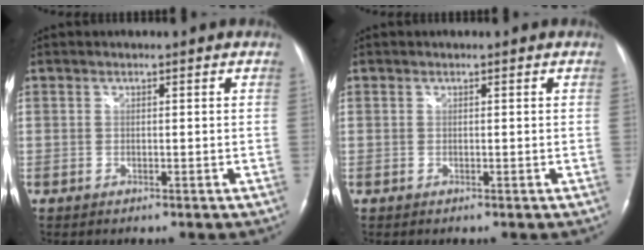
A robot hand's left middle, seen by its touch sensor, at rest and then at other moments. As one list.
[{"total": 0.0}]